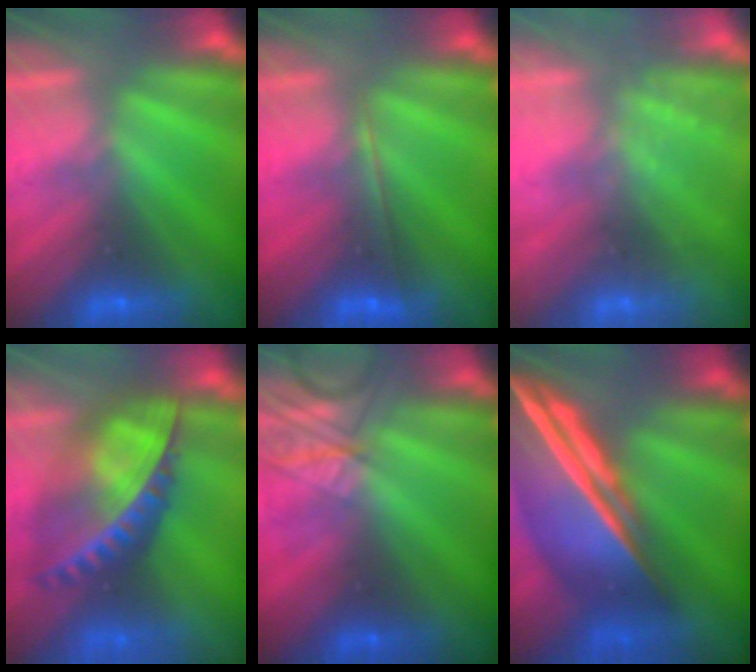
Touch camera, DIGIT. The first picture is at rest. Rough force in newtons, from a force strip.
{"total": 1.8}
{"total": 2.2}
{"total": 6.8}
{"total": 2.3}
{"total": 7.0}